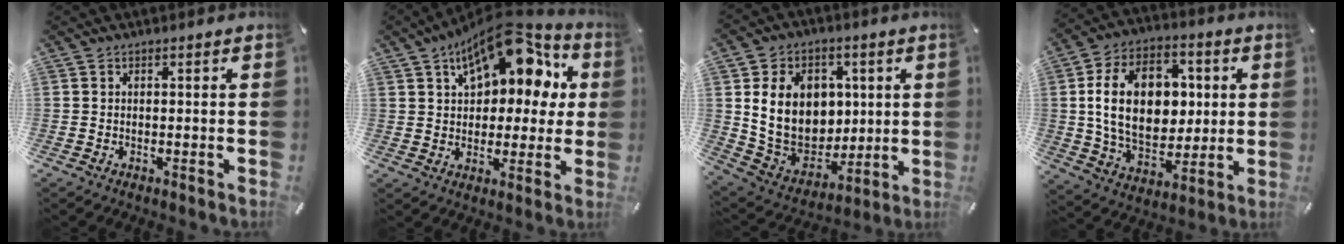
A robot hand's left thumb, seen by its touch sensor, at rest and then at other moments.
{"total": 16.3, "force": [8.7, 9.3, 10.2], "torque": [-0.154, -0.047, 0.150]}
{"total": 16.2, "force": [3.6, 13.5, 8.1], "torque": [-0.146, -0.012, 0.078]}
{"total": 19.9, "force": [2.6, 13.9, 14.0], "torque": [-0.257, 0.011, 0.048]}